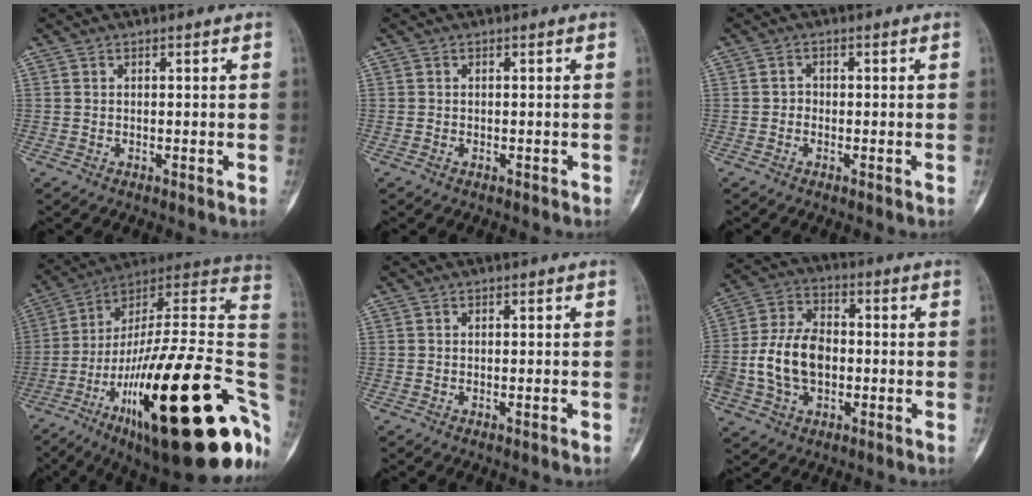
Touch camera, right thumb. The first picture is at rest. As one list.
[{"total": 0.0}, {"total": 0.7, "force": [-0.4, 0.5, 0.3], "torque": [-0.001, 0.002, -0.016]}, {"total": 38.0, "force": [-10.9, 10.9, 34.7], "torque": [-0.450, 0.070, -0.172]}, {"total": 1.0, "force": [-0.3, 0.1, 0.9], "torque": [-0.014, -0.001, -0.001]}, {"total": 13.0, "force": [-2.0, 8.9, 9.4], "torque": [-0.174, 0.030, -0.042]}]